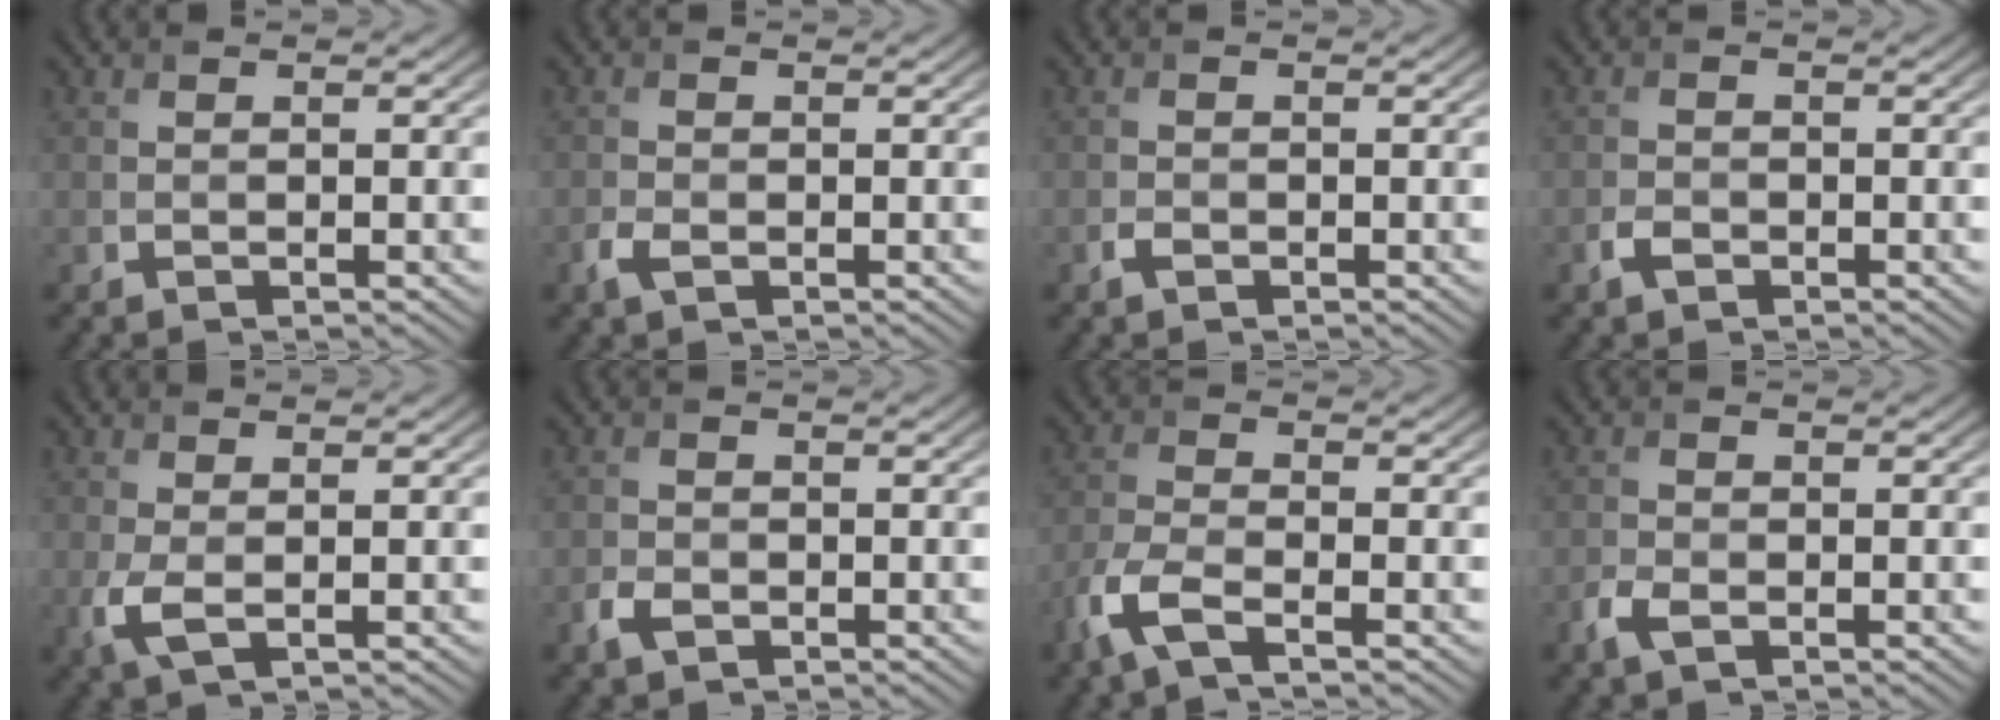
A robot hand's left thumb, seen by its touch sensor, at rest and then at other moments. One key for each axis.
{"total": 1.8, "fx": -1.0, "fy": 1.0, "fz": 1.2, "tx": -0.031, "ty": -0.003, "tz": -0.022}
{"total": 1.1, "fx": -0.7, "fy": 0.6, "fz": 0.6, "tx": -0.014, "ty": -0.001, "tz": -0.015}
{"total": 1.8, "fx": -1.1, "fy": 1.1, "fz": 1.0, "tx": -0.022, "ty": -0.001, "tz": -0.024}
{"total": 2.8, "fx": -0.3, "fy": 1.2, "fz": 2.5, "tx": -0.071, "ty": -0.007, "tz": -0.005}
{"total": 2.2, "fx": -1.2, "fy": 1.4, "fz": 1.2, "tx": -0.029, "ty": -0.003, "tz": -0.027}
{"total": 4.9, "fx": -3.0, "fy": 1.5, "fz": 3.6, "tx": -0.092, "ty": -0.009, "tz": -0.075}
{"total": 2.3, "fx": -1.3, "fy": 1.2, "fz": 1.5, "tx": -0.039, "ty": -0.003, "tz": -0.030}